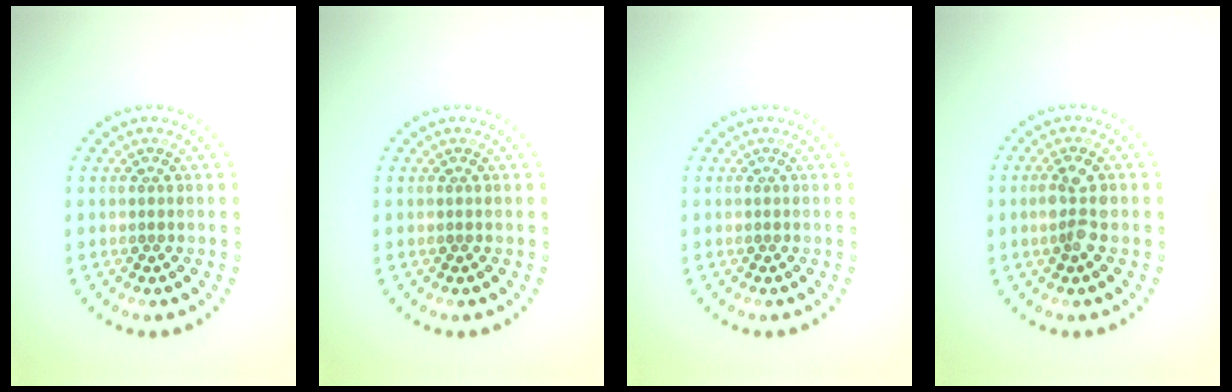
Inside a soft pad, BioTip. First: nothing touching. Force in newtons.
{"total": 0.0}
{"total": 0.0}
{"total": 2.4, "press": 2.4, "slide": 0.5}